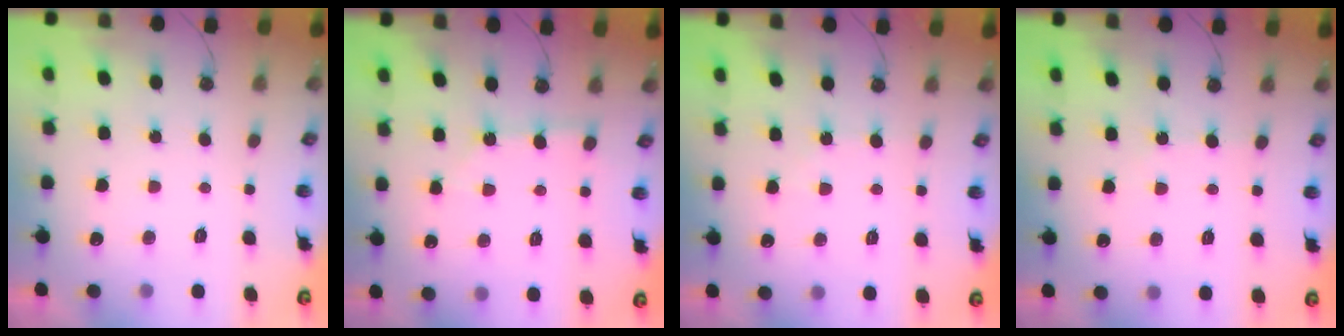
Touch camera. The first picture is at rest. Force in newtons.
{"total": 2.2, "press": 2.2, "slide": 0.3}
{"total": 2.8, "press": 2.8, "slide": 0.6}
{"total": 1.0, "press": 1.0, "slide": 0.2}